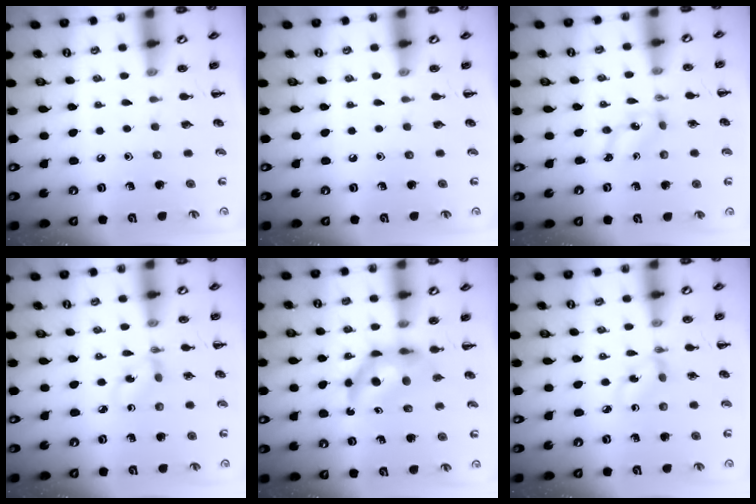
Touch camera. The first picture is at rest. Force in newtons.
{"total": 0.0}
{"total": 2.5, "press": 2.5, "slide": 0.6}
{"total": 1.6, "press": 1.4, "slide": 0.6}
{"total": 6.7, "press": 6.5, "slide": 1.5}
{"total": 2.4, "press": 2.4, "slide": 0.6}